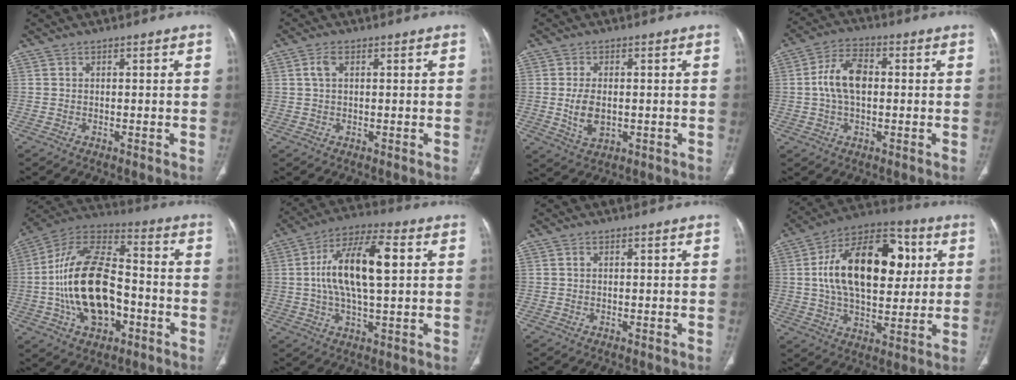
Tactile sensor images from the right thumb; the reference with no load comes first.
{"total": 2.5, "force": [0.9, 1.4, 1.9], "torque": [-0.045, 0.010, 0.021]}
{"total": 5.7, "force": [-0.3, 3.3, 4.6], "torque": [-0.088, -0.008, 0.002]}
{"total": 8.7, "force": [0.4, 5.1, 7.0], "torque": [-0.133, 0.018, 0.001]}
{"total": 21.8, "force": [-4.0, 12.4, 17.5], "torque": [-0.308, 0.038, -0.069]}
{"total": 15.0, "force": [2.2, 5.8, 13.7], "torque": [-0.254, 0.018, 0.034]}
{"total": 0.6, "force": [0.3, 0.3, 0.4], "torque": [-0.011, 0.005, 0.006]}
{"total": 23.4, "force": [4.5, 13.2, 18.8], "torque": [-0.283, 0.011, 0.068]}